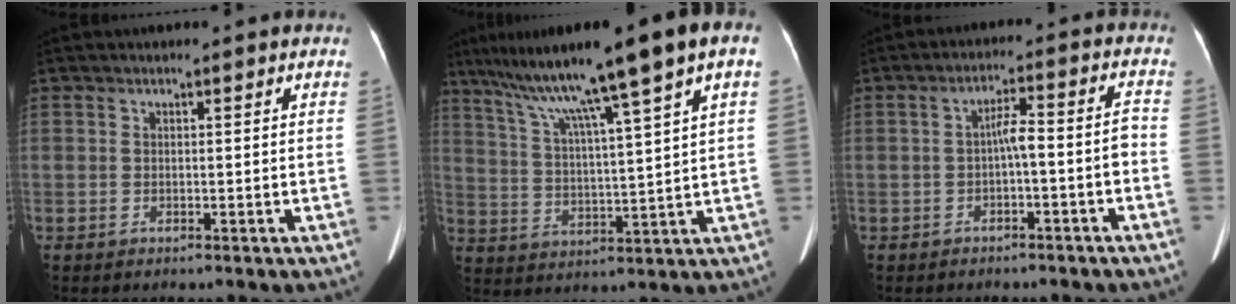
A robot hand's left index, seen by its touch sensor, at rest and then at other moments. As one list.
[{"total": 17.1, "force": [10.4, -0.8, 13.6], "torque": [-0.212, 0.038, 0.161]}, {"total": 4.9, "force": [-1.5, 0.7, 4.6], "torque": [-0.072, 0.031, -0.019]}]